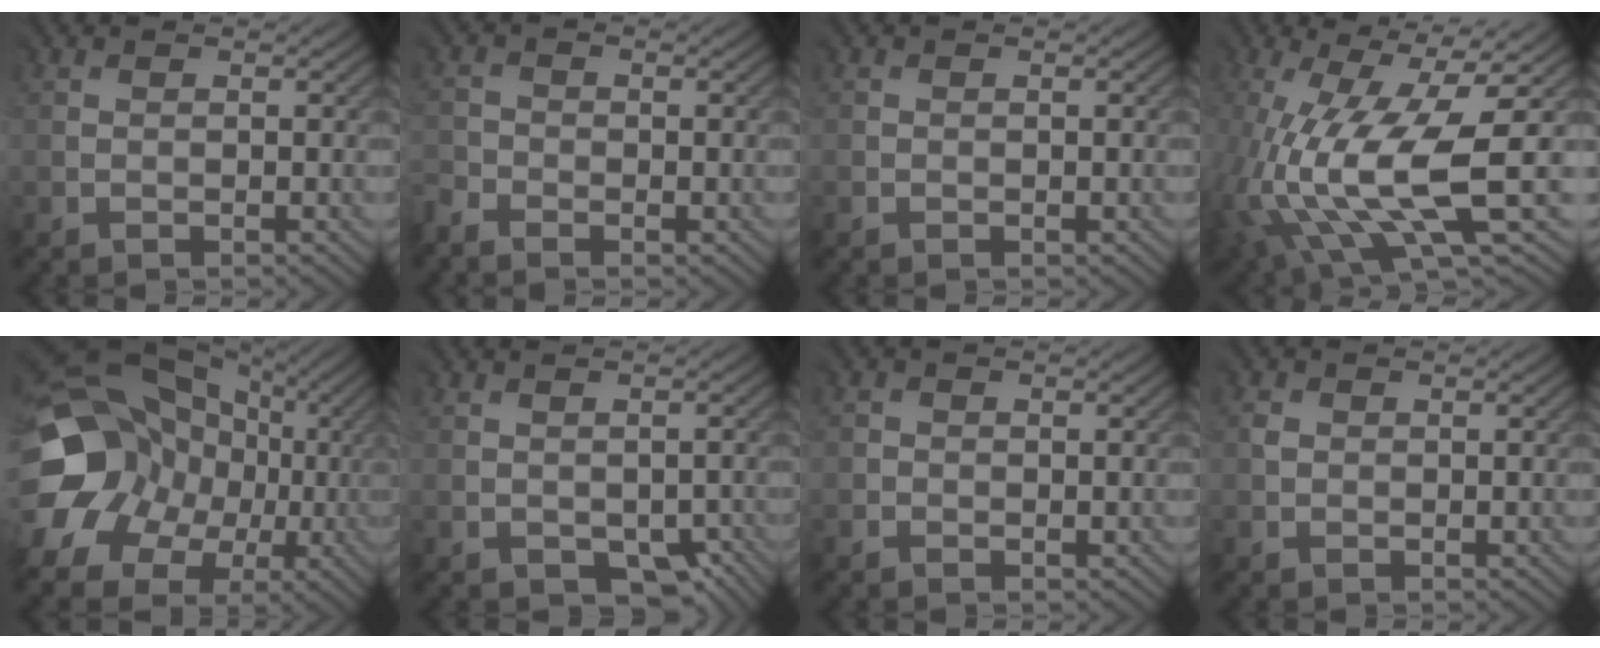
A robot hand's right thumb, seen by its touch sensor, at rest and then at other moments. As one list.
[{"total": 2.6, "force": [-2.5, 0.2, -0.6], "torque": [-0.009, -0.013, -0.056]}, {"total": 0.7, "force": [-0.1, -0.2, -0.7], "torque": [0.014, -0.001, -0.003]}, {"total": 14.9, "force": [-2.9, 4.7, 13.8], "torque": [-0.288, -0.023, -0.045]}, {"total": 14.8, "force": [-0.4, 12.7, 7.6], "torque": [-0.182, -0.011, 0.002]}, {"total": 5.3, "force": [-3.0, 3.6, 2.5], "torque": [-0.021, -0.019, -0.031]}, {"total": 1.4, "force": [-0.5, 0.3, -1.2], "torque": [0.018, -0.006, -0.008]}, {"total": 1.0, "force": [0.2, 0.6, -0.8], "torque": [0.010, -0.004, 0.002]}]